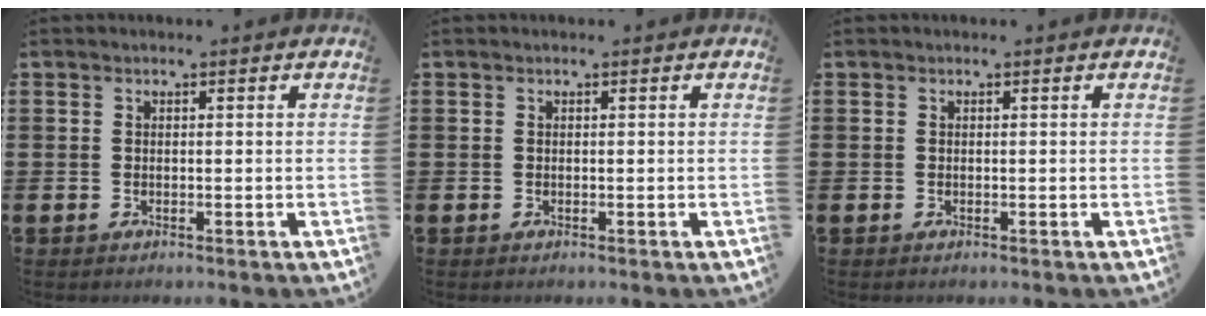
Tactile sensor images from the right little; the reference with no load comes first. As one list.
[{"total": 0.0}, {"total": 0.0}]